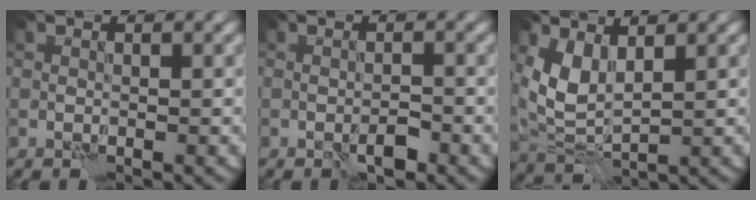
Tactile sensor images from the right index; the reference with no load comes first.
{"total": 1.7, "force": [-1.1, 0.6, 1.2], "torque": [-0.017, 0.004, -0.016]}
{"total": 3.5, "force": [2.2, 1.4, 2.4], "torque": [-0.061, -0.008, 0.053]}